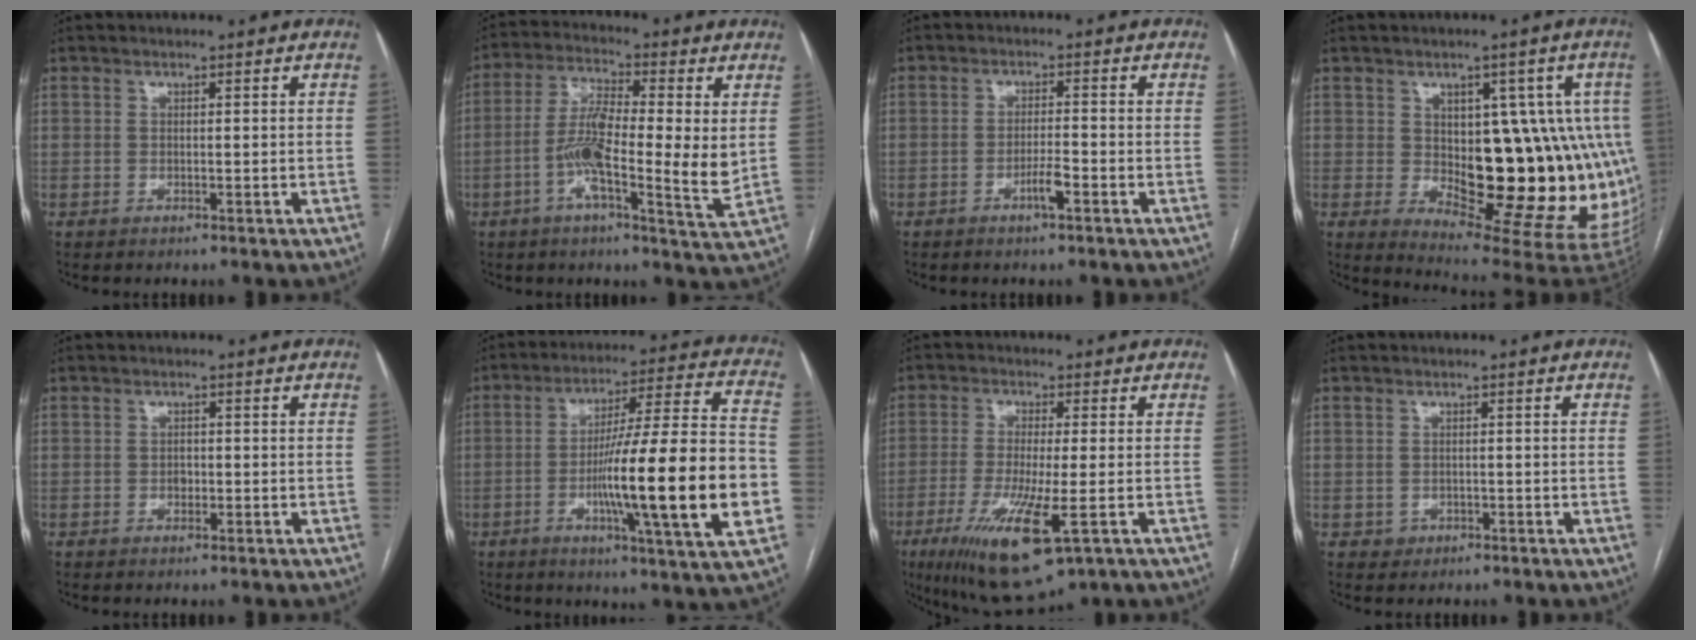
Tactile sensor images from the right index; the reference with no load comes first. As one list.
[{"total": 12.7, "force": [-0.7, 2.0, 12.6], "torque": [-0.226, 0.000, -0.024]}, {"total": 3.0, "force": [-1.6, 0.3, 2.5], "torque": [-0.047, -0.001, -0.029]}, {"total": 18.8, "force": [-0.1, 8.3, 16.9], "torque": [-0.162, 0.018, 0.025]}, {"total": 1.2, "force": [-0.3, 0.9, 0.8], "torque": [-0.012, 0.003, -0.003]}, {"total": 22.6, "force": [-4.8, 0.4, 22.1], "torque": [-0.316, -0.001, -0.075]}, {"total": 12.8, "force": [-5.1, 2.1, 11.6], "torque": [-0.220, -0.039, -0.081]}, {"total": 1.6, "force": [-0.5, 1.5, 0.1], "torque": [0.003, 0.007, -0.004]}]